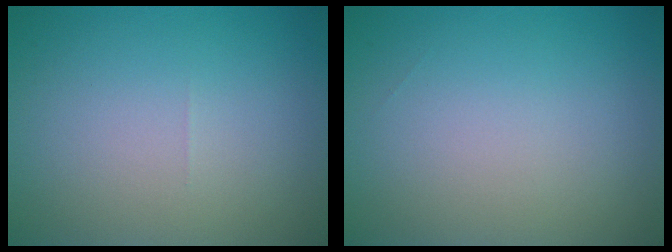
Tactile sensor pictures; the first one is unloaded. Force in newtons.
{"total": 0.0}